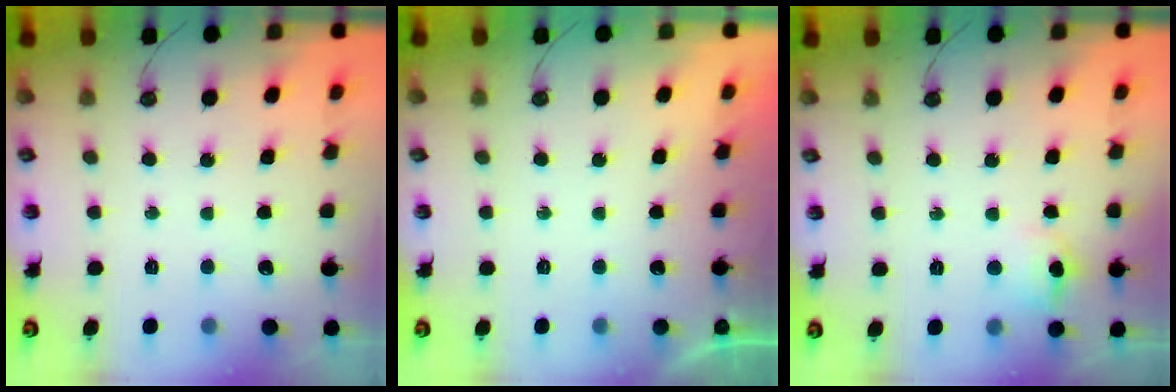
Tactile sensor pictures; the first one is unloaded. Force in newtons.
{"total": 0.0}
{"total": 5.9, "press": 5.8, "slide": 1.2}